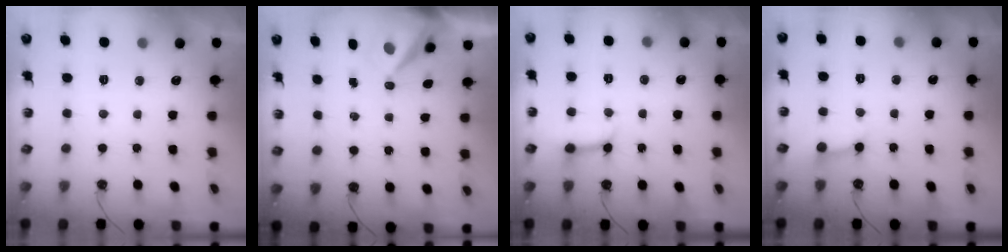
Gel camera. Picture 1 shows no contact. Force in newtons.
{"total": 7.8, "press": 7.7, "slide": 0.8}
{"total": 6.2, "press": 6.1, "slide": 0.8}
{"total": 2.6, "press": 2.5, "slide": 0.4}